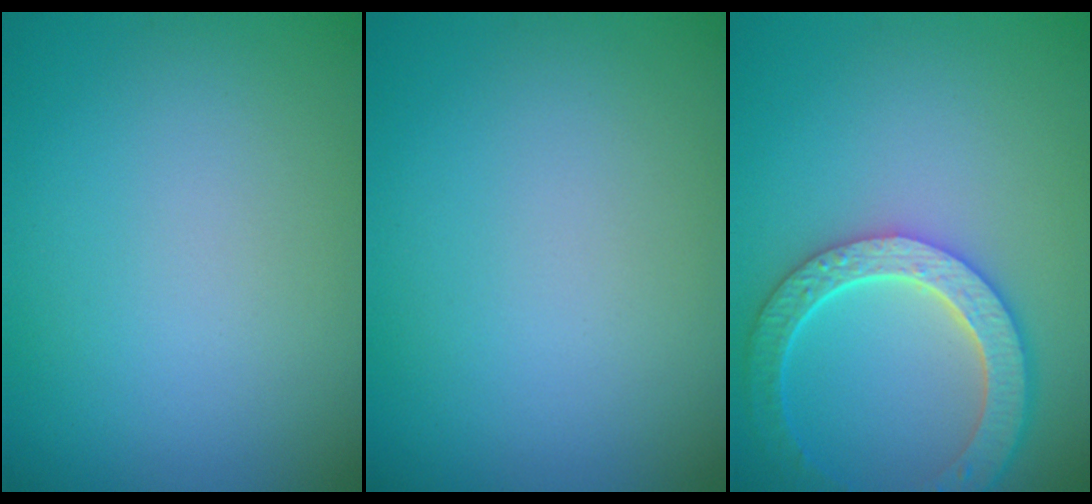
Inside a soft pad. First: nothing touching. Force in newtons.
{"total": 0.0}
{"total": 6.0, "press": 4.7, "slide": 3.7}